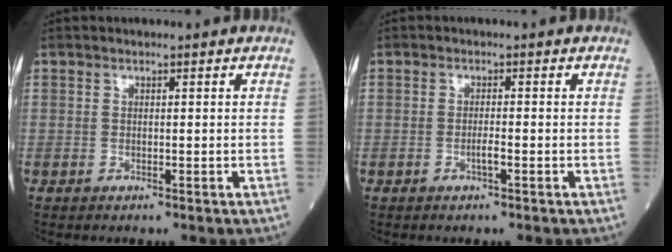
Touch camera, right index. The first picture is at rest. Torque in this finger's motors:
{"motor_torque": [0.19, -0.05, 0.13, 0.03]}